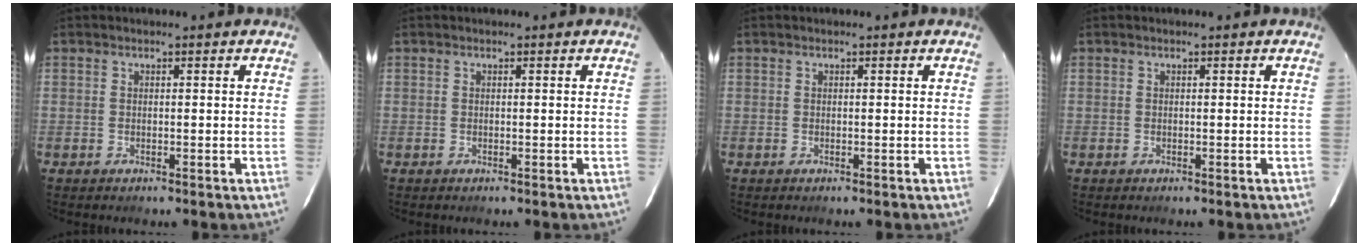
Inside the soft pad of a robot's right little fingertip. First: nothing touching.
{"total": 0.0}
{"total": 0.0}
{"total": 0.0}